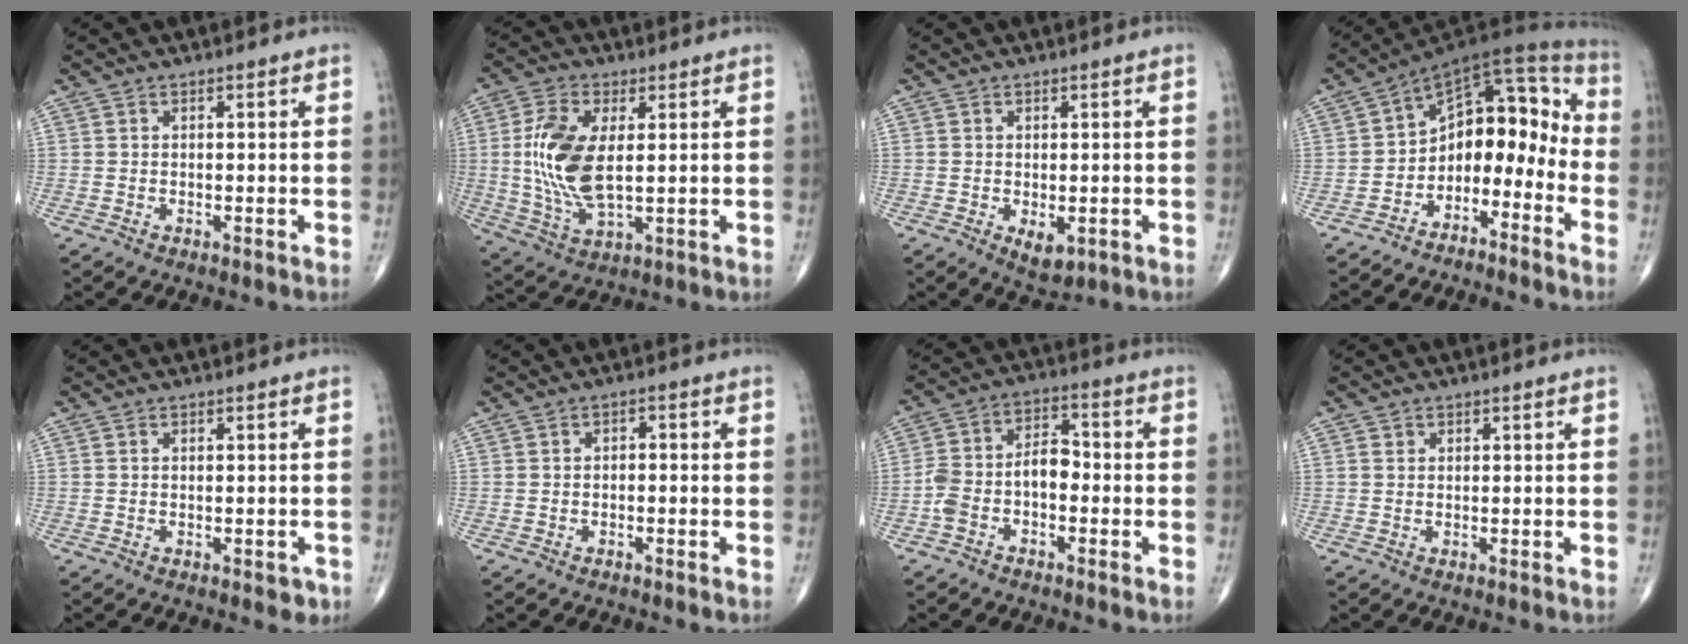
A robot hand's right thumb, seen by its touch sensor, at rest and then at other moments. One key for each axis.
{"total": 12.9, "fx": 1.4, "fy": 6.0, "fz": 11.3, "tx": -0.240, "ty": -0.011, "tz": 0.032}
{"total": 3.8, "fx": -1.0, "fy": 2.2, "fz": 3.0, "tx": -0.040, "ty": -0.008, "tz": -0.004}
{"total": 13.1, "fx": -5.6, "fy": 8.4, "fz": 8.4, "tx": -0.068, "ty": 0.107, "tz": -0.102}
{"total": 1.7, "fx": -0.6, "fy": 1.0, "fz": 1.3, "tx": -0.005, "ty": 0.000, "tz": -0.004}
{"total": 1.1, "fx": -0.4, "fy": 0.7, "fz": 0.7, "tx": -0.002, "ty": 0.005, "tz": -0.013}
{"total": 8.3, "fx": -2.4, "fy": 4.9, "fz": 6.3, "tx": -0.117, "ty": 0.042, "tz": -0.052}
{"total": 0.8, "fx": 0.3, "fy": 0.6, "fz": 0.2, "tx": 0.001, "ty": -0.001, "tz": 0.006}